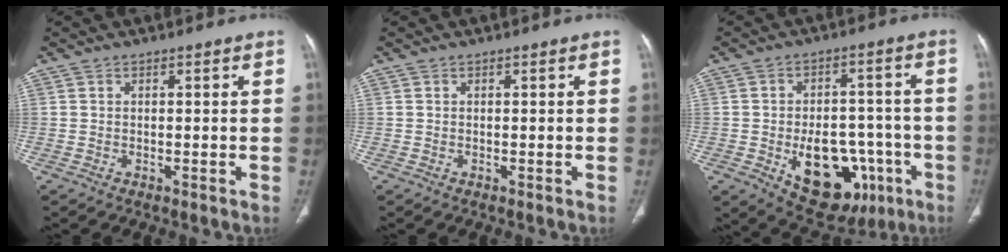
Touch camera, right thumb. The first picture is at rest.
{"total": 0.0}
{"total": 17.3, "force": [-6.0, 11.0, 12.0], "torque": [-0.129, 0.030, -0.067]}